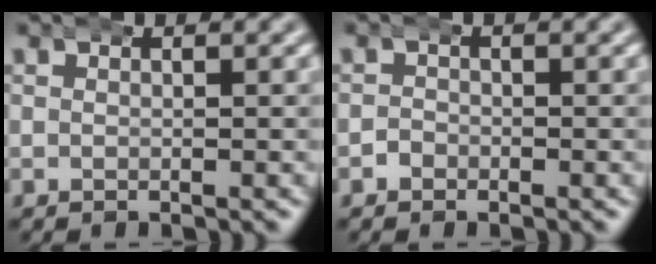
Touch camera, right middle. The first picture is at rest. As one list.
[{"total": 0.9, "force": [-0.7, 0.6, 0.0], "torque": [-0.005, -0.002, -0.012]}]